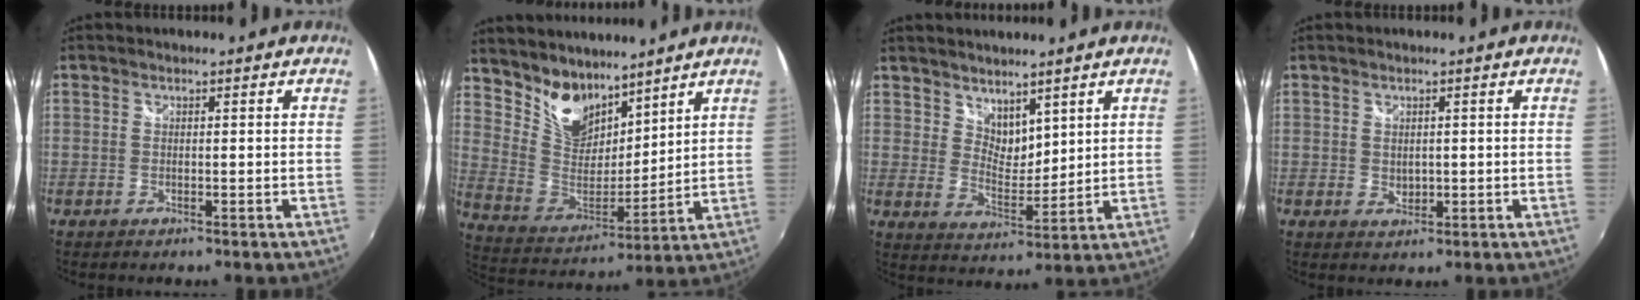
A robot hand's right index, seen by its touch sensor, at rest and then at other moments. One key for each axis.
{"total": 13.1, "fx": 9.8, "fy": 7.5, "fz": 4.3, "tx": -0.102, "ty": 0.008, "tz": 0.199}
{"total": 5.8, "fx": 4.5, "fy": 3.0, "fz": 2.2, "tx": -0.026, "ty": -0.004, "tz": 0.084}
{"total": 1.8, "fx": 0.5, "fy": 1.5, "fz": 0.7, "tx": -0.007, "ty": -0.001, "tz": 0.011}